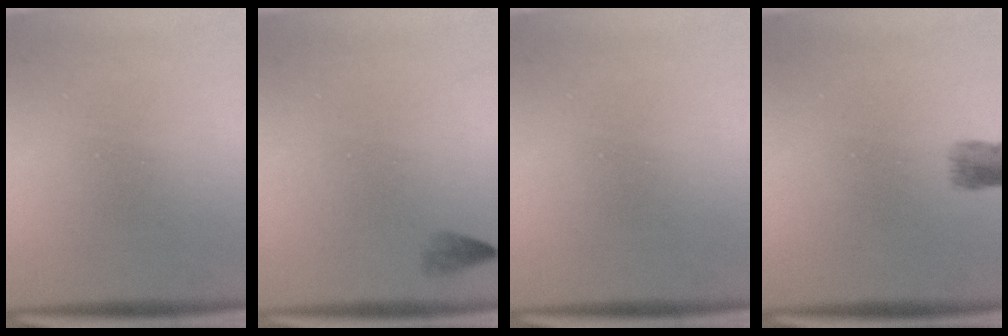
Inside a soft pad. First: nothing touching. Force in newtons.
{"total": 1.4}
{"total": 0.0}
{"total": 1.3}